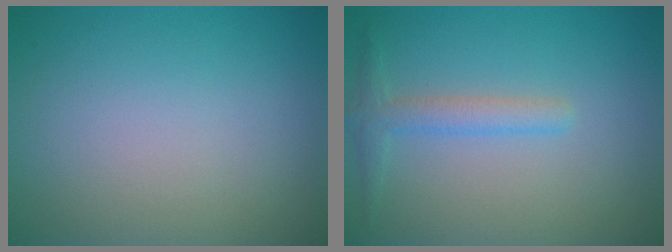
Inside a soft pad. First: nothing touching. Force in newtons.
{"total": 2.0, "press": 2.0, "slide": 0.1}